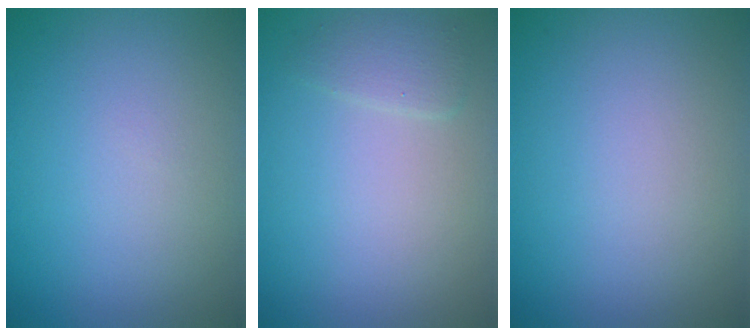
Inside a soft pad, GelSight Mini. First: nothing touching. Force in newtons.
{"total": 1.4, "press": 1.4, "slide": 0.1}
{"total": 0.0}